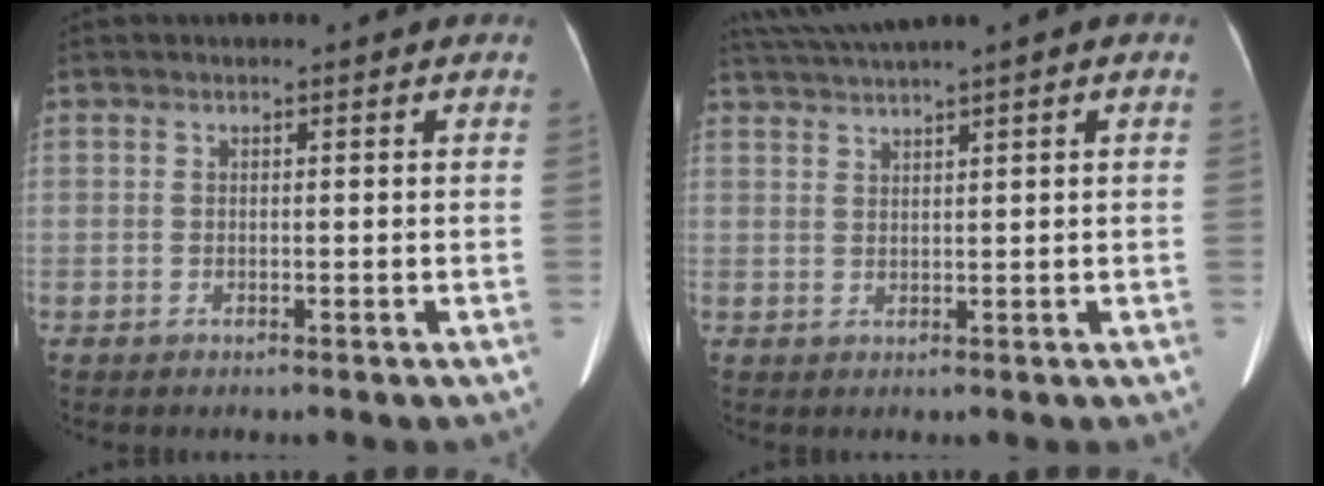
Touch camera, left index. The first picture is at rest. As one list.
[{"total": 5.3, "force": [3.9, -0.8, 3.4], "torque": [-0.072, 0.026, 0.075]}]